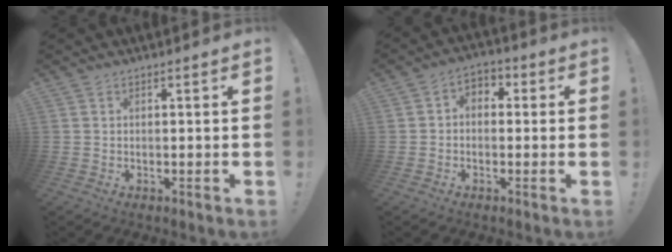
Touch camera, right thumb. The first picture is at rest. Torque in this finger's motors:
{"motor_torque": [0.16, -0.06, -0.14, 0.18, 0.03]}